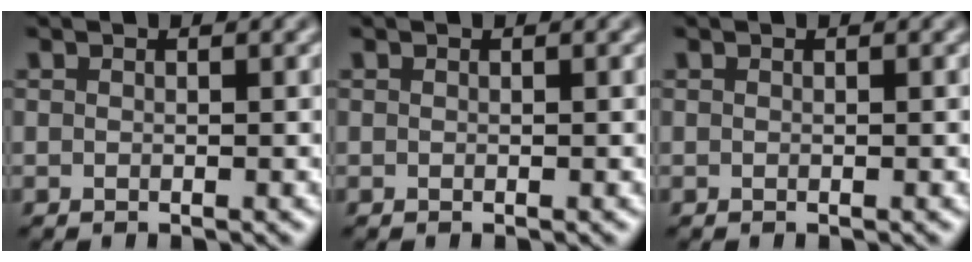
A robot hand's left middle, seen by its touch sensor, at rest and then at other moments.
{"total": 0.0}
{"total": 0.0}